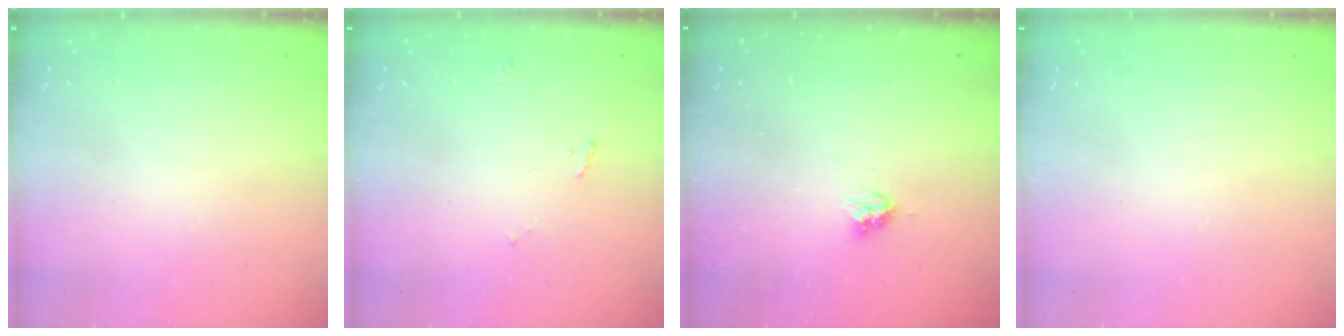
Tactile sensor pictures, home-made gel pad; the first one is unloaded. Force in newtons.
{"total": 4.7, "press": 4.7, "slide": 0.6}
{"total": 3.5, "press": 3.5, "slide": 0.4}
{"total": 0.0}